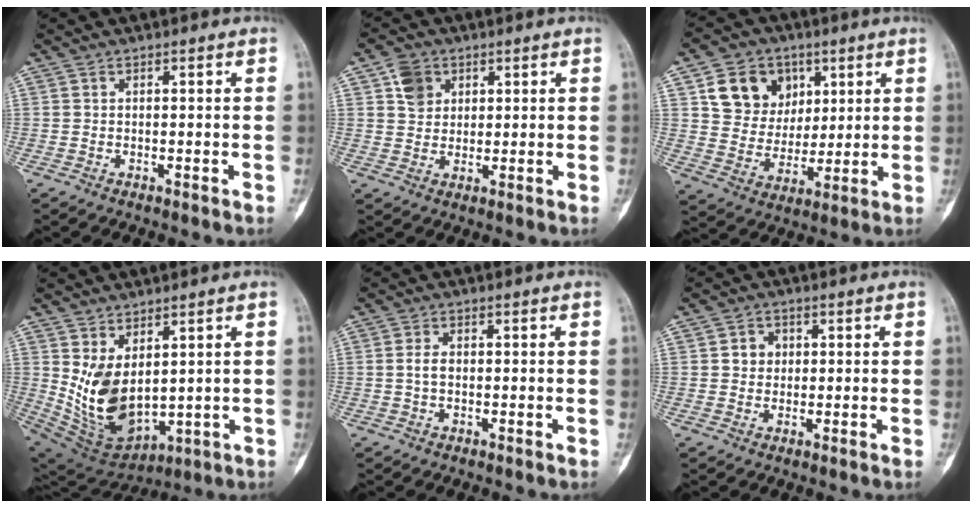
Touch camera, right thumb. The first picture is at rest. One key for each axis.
{"total": 5.2, "fx": 2.2, "fy": 4.2, "fz": 2.0, "tx": -0.014, "ty": -0.006, "tz": 0.040}
{"total": 13.0, "fx": 5.3, "fy": 10.7, "fz": 5.1, "tx": -0.047, "ty": -0.016, "tz": 0.098}
{"total": 12.7, "fx": 2.5, "fy": 7.5, "fz": 9.9, "tx": -0.163, "ty": -0.028, "tz": 0.080}
{"total": 2.2, "fx": -0.1, "fy": 1.3, "fz": 1.8, "tx": -0.035, "ty": 0.005, "tz": -0.004}
{"total": 3.4, "fx": 0.6, "fy": 3.1, "fz": 1.4, "tx": -0.003, "ty": 0.003, "tz": 0.006}